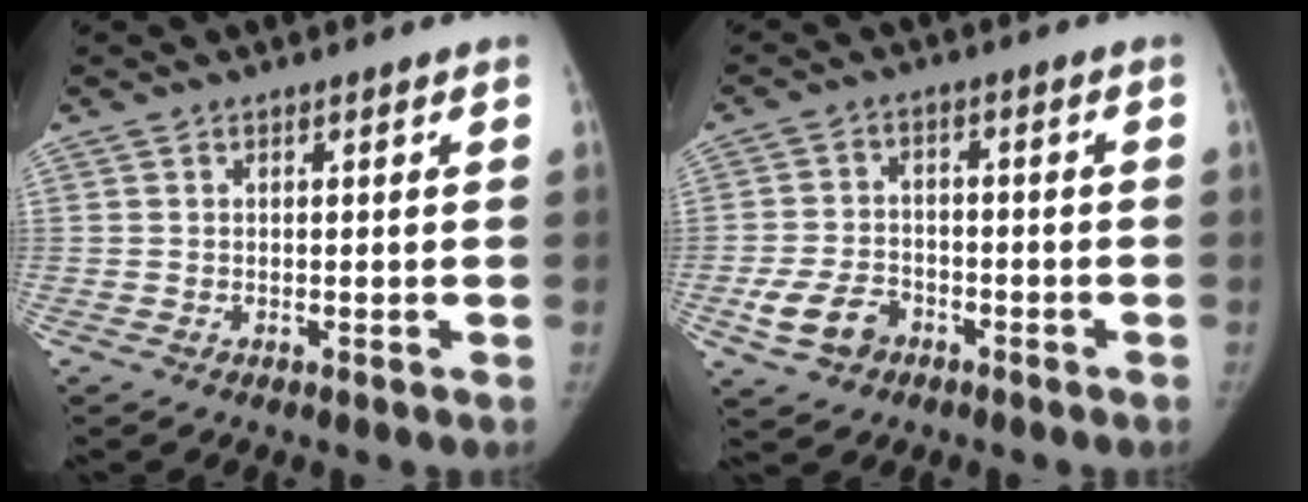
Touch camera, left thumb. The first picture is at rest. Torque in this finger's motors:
{"motor_torque": [-0.55, 0.57, 0.46, -0.44, 0.16]}